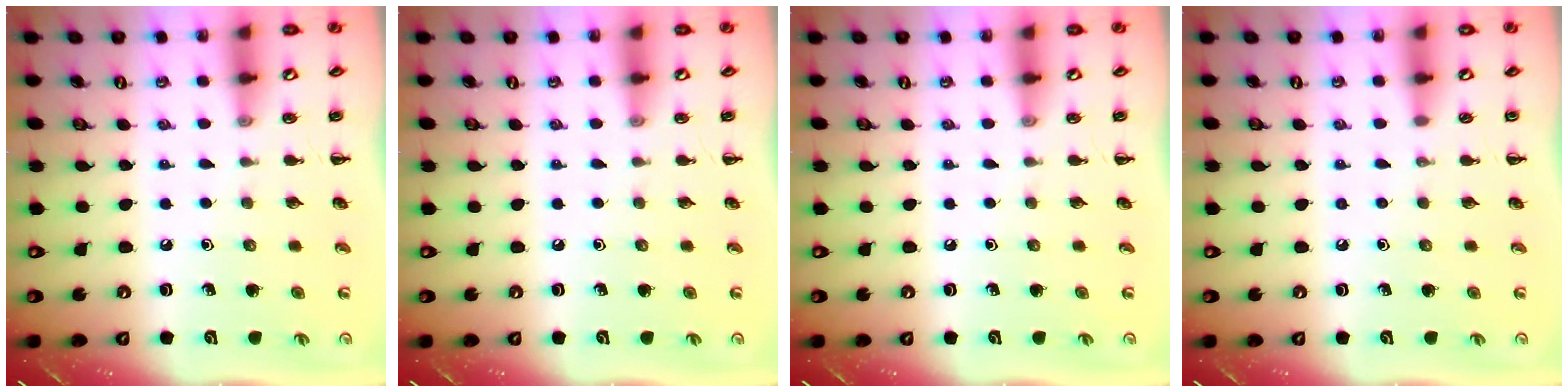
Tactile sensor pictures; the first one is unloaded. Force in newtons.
{"total": 0.0}
{"total": 0.0}
{"total": 0.0}